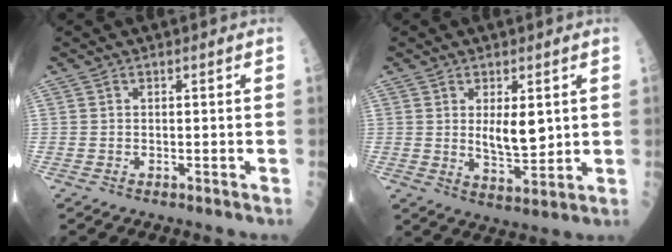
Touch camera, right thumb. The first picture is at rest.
{"total": 6.7, "force": [1.4, 3.0, 5.9], "torque": [-0.081, -0.019, 0.031]}